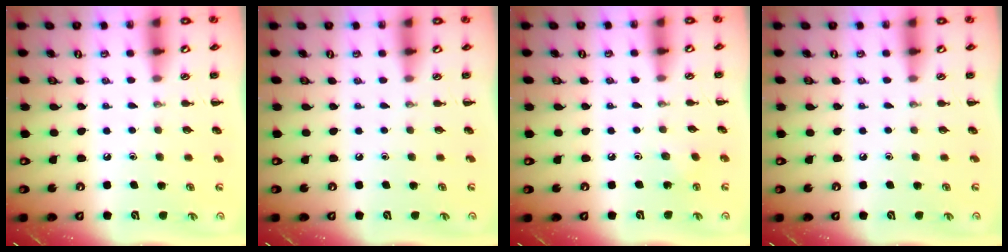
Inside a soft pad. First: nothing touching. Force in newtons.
{"total": 0.0}
{"total": 2.4, "press": 2.3, "slide": 0.8}
{"total": 0.0}